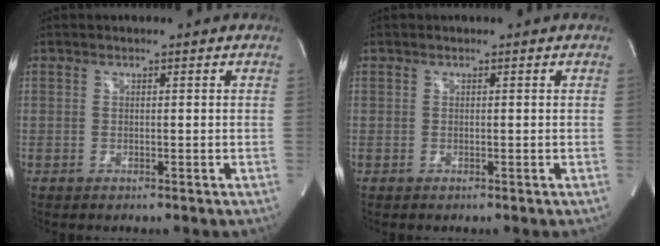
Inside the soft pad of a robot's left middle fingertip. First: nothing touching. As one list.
[{"total": 0.0}]